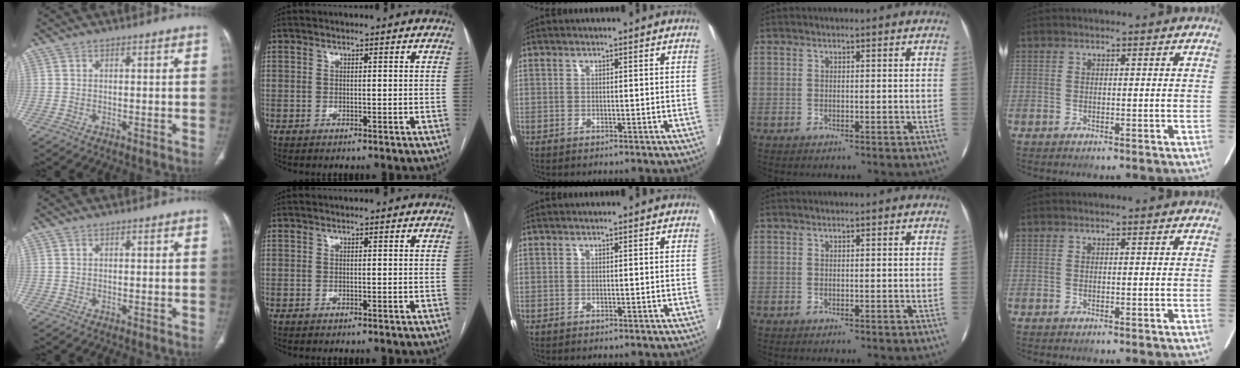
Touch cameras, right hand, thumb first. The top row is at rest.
{}